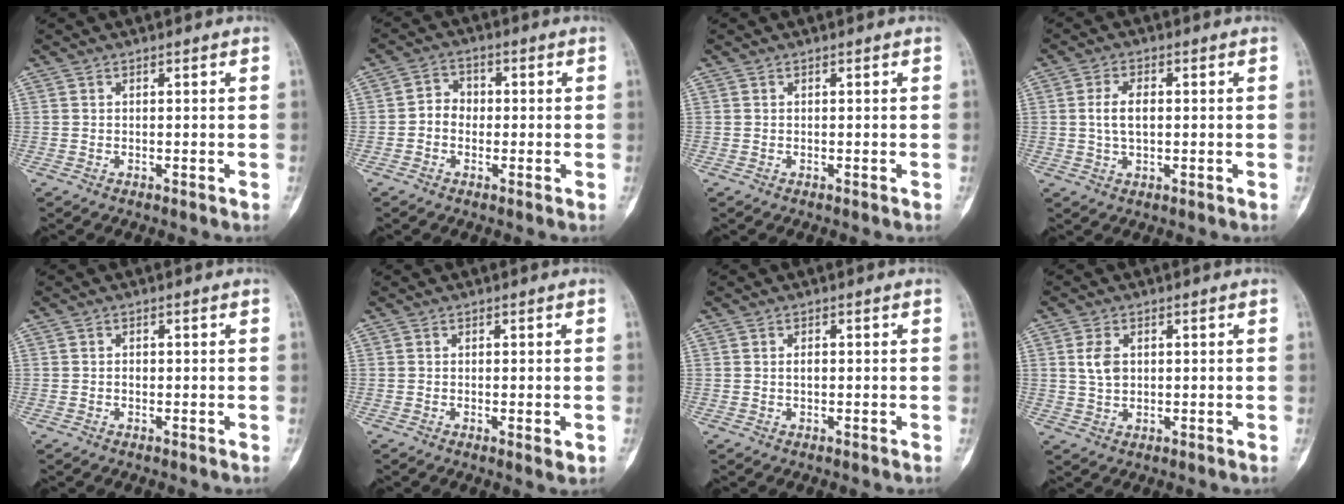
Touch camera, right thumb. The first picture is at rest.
{"total": 4.0, "force": [-0.7, 3.4, 1.9], "torque": [-0.006, 0.017, -0.023]}
{"total": 0.0}
{"total": 4.8, "force": [0.3, 2.6, 4.0], "torque": [-0.077, 0.006, 0.006]}
{"total": 0.8, "force": [-0.2, 0.6, 0.4], "torque": [-0.002, 0.003, -0.005]}
{"total": 4.0, "force": [-1.0, 1.5, 3.6], "torque": [-0.042, -0.008, -0.009]}
{"total": 1.1, "force": [0.0, 0.7, 0.9], "torque": [-0.011, 0.002, -0.001]}
{"total": 4.2, "force": [0.9, 2.8, 3.0], "torque": [-0.053, -0.001, 0.021]}